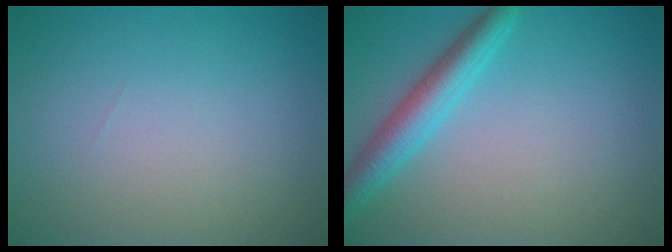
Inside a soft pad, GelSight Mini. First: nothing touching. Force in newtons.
{"total": 3.8, "press": 3.8, "slide": 0.1}